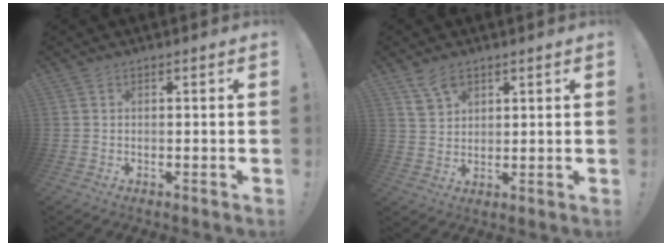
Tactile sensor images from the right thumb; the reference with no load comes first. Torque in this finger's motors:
{"motor_torque": [0.02, 0.41, 0.03, -0.07, 0.00]}